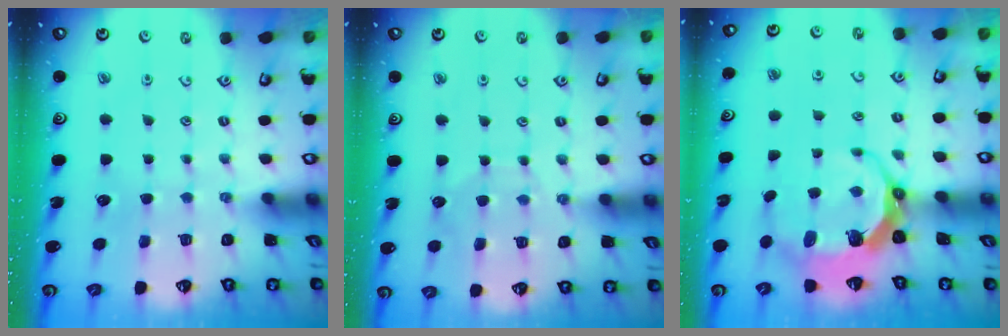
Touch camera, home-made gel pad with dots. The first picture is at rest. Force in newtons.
{"total": 6.0, "press": 6.0, "slide": 0.6}
{"total": 8.1, "press": 6.8, "slide": 4.5}